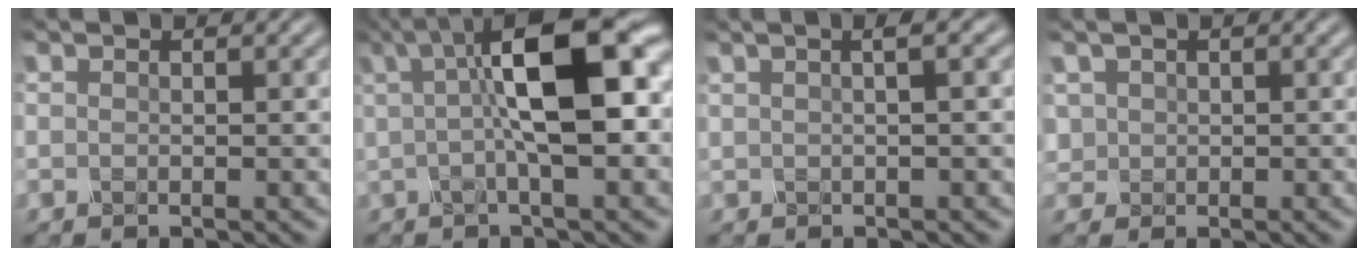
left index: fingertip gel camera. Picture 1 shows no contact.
{"total": 10.2, "force": [1.9, 2.7, 9.6], "torque": [-0.138, 0.019, 0.025]}
{"total": 2.8, "force": [1.1, 1.1, 2.3], "torque": [-0.014, 0.013, -0.003]}
{"total": 1.6, "force": [0.4, 1.5, 0.1], "torque": [0.001, -0.002, 0.008]}